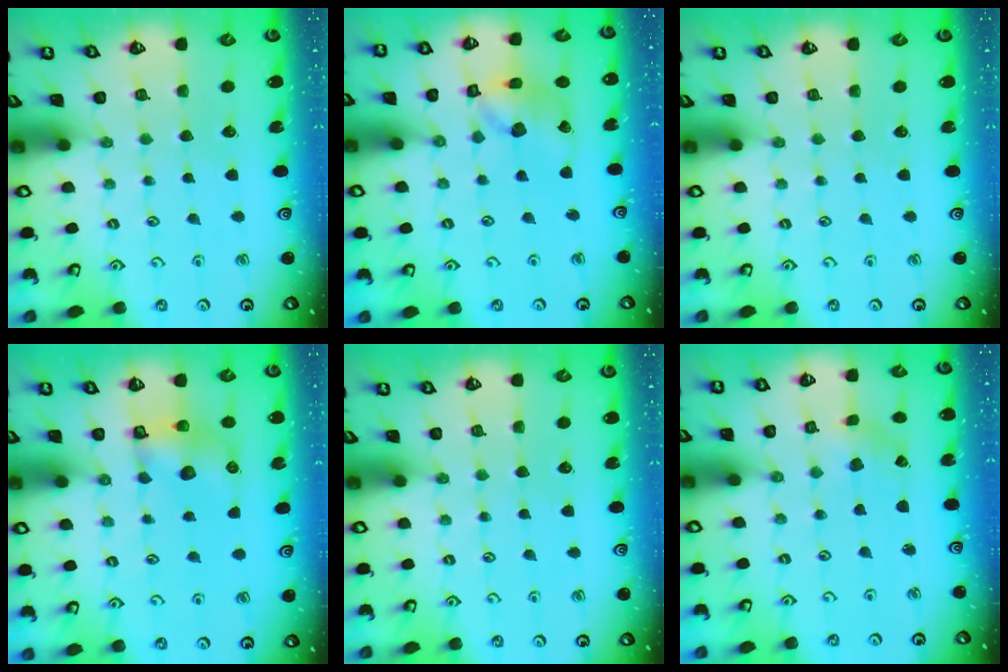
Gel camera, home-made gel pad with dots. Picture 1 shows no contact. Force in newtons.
{"total": 13.6, "press": 13.4, "slide": 1.9}
{"total": 0.0}
{"total": 6.8, "press": 6.8, "slide": 0.1}
{"total": 0.0}
{"total": 0.8, "press": 0.8, "slide": 0.1}